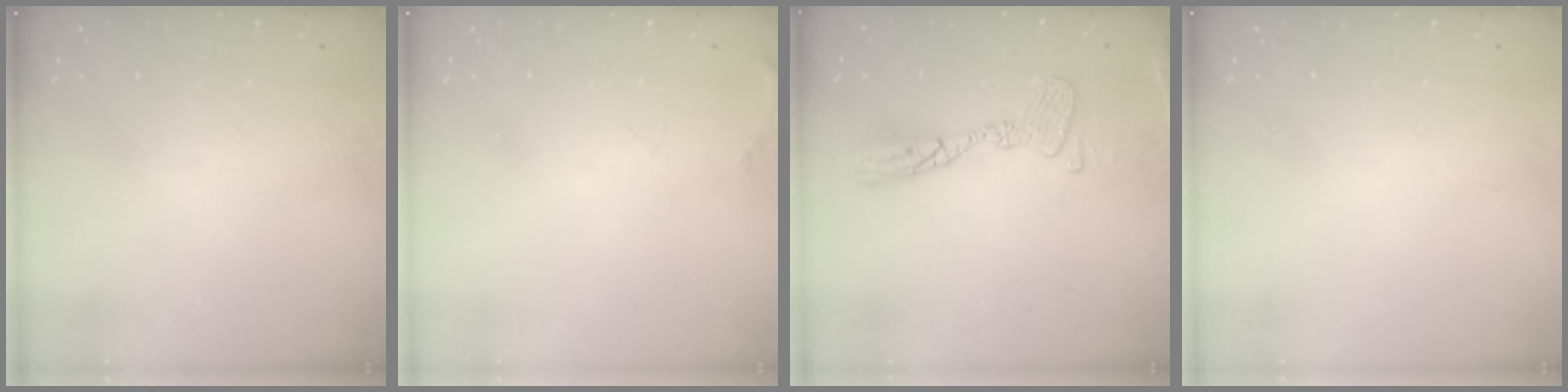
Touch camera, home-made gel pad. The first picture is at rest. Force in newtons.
{"total": 5.6, "press": 5.4, "slide": 1.3}
{"total": 13.5, "press": 13.5, "slide": 1.3}
{"total": 0.0}